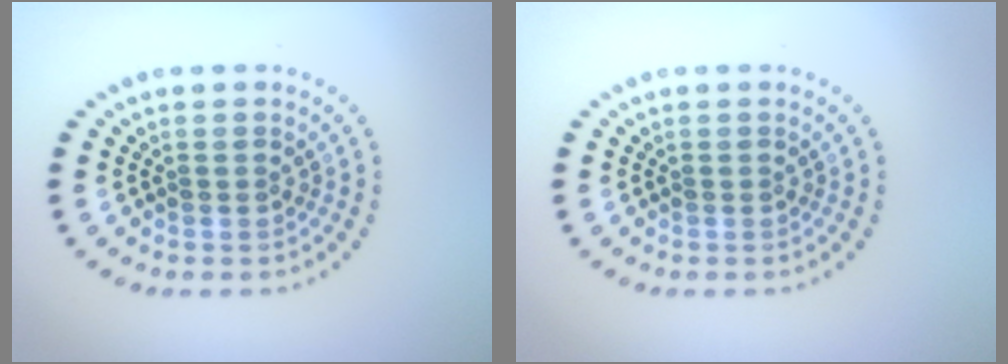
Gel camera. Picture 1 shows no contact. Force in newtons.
{"total": 0.0}